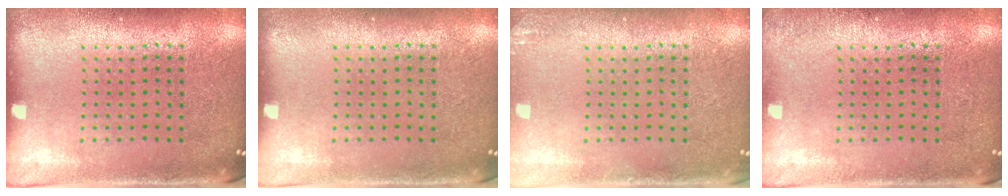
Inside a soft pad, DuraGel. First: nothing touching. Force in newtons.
{"total": 0.0}
{"total": 1.0, "press": 1.0, "slide": 0.1}
{"total": 0.9, "press": 0.9, "slide": 0.2}